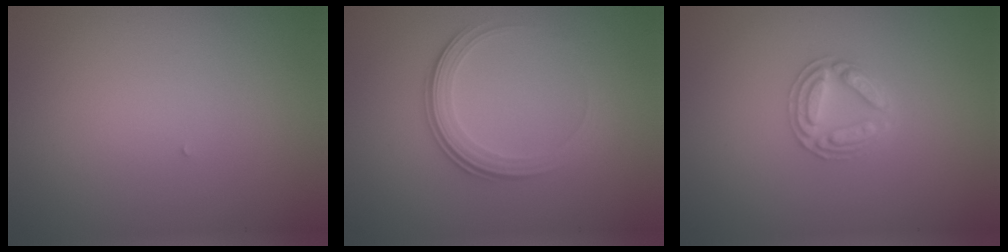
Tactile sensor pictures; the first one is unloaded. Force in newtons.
{"total": 3.5, "press": 2.6, "slide": 2.4}
{"total": 2.8, "press": 2.7, "slide": 0.5}